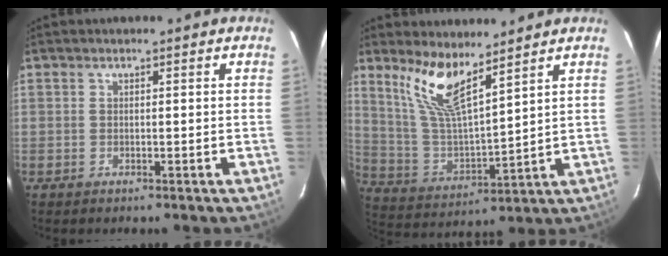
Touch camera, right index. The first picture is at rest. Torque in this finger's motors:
{"motor_torque": [1.07, 0.97, 0.72, 0.17]}